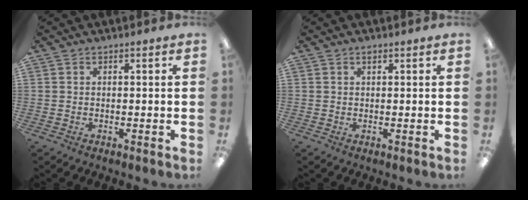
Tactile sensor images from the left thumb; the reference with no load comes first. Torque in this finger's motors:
{"motor_torque": [0.17, 0.04, 0.32, 0.27, 0.00]}